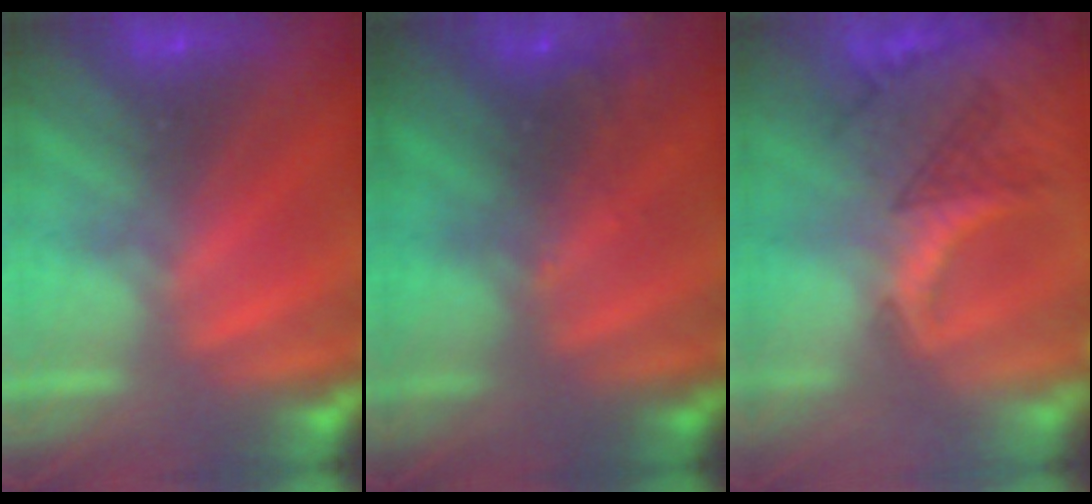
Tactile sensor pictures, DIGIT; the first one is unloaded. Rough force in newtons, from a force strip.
{"total": 5.8}
{"total": 3.1}